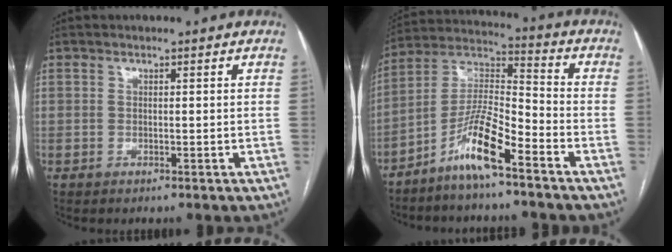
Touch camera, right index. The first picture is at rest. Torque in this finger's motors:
{"motor_torque": [0.92, -0.81, 0.26, 0.15]}